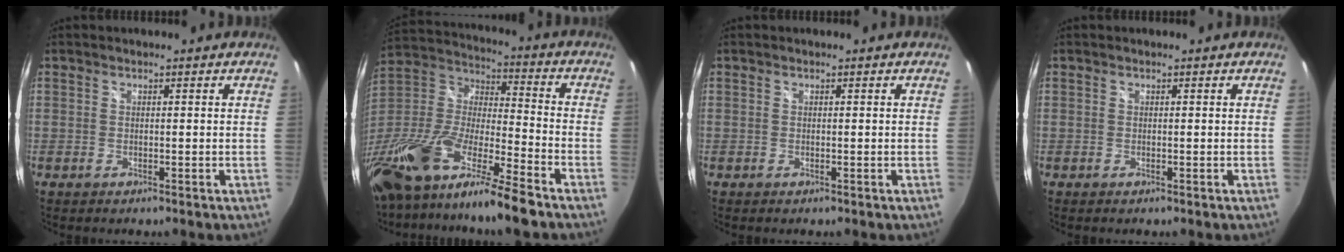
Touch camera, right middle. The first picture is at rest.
{"total": 23.6, "force": [-16.3, 4.0, 16.7], "torque": [-0.323, -0.049, -0.302]}
{"total": 0.0}
{"total": 0.0}